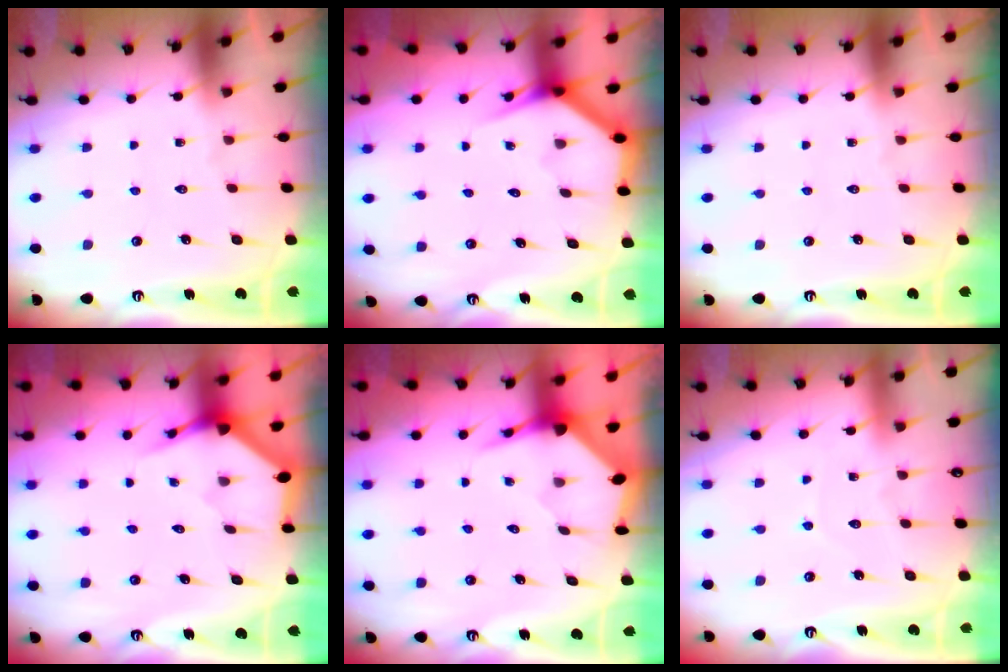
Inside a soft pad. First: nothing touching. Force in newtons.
{"total": 3.4, "press": 3.4, "slide": 0.3}
{"total": 0.0}
{"total": 3.6, "press": 3.6, "slide": 0.1}
{"total": 3.6, "press": 3.6, "slide": 0.4}
{"total": 2.6, "press": 2.6, "slide": 0.3}